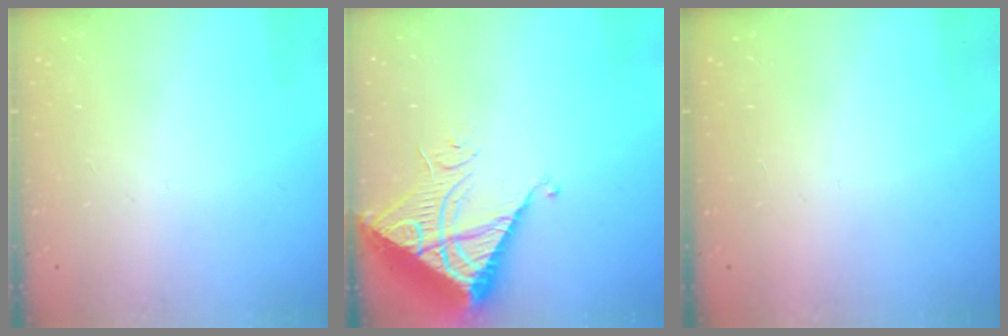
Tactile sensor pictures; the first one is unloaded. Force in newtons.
{"total": 9.8, "press": 9.8, "slide": 1.0}
{"total": 1.6, "press": 1.6, "slide": 0.1}